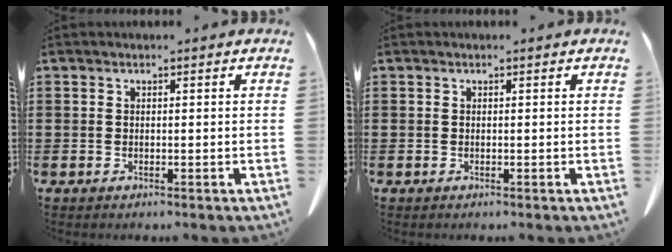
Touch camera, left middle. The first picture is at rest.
{"total": 0.0}